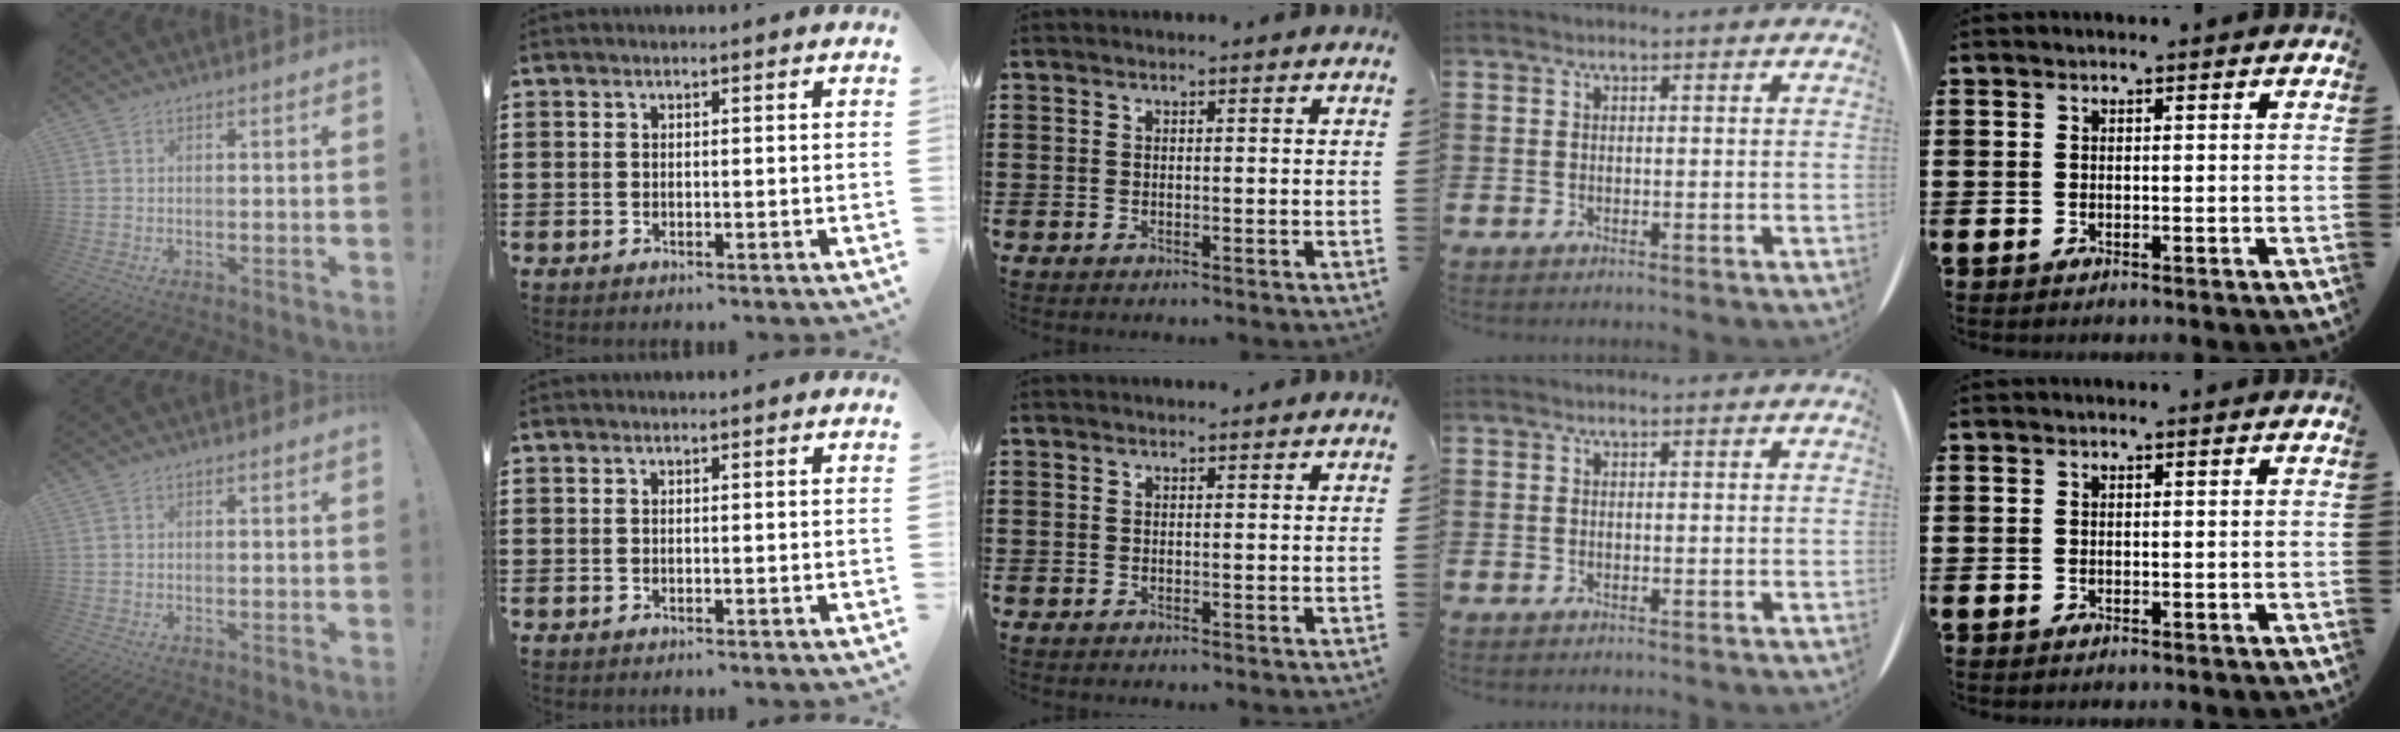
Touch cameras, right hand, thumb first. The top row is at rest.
{}